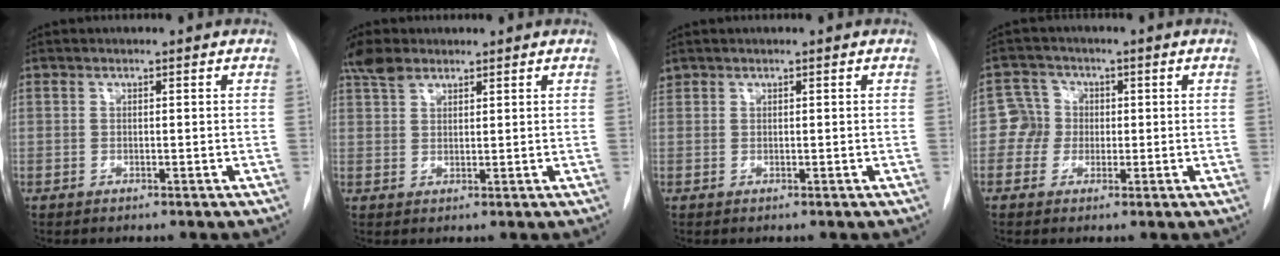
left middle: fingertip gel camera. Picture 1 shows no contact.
{"total": 4.1, "force": [3.1, 2.1, 1.6], "torque": [-0.039, 0.016, 0.063]}
{"total": 0.7, "force": [0.6, 0.4, 0.0], "torque": [-0.003, 0.017, 0.014]}
{"total": 3.9, "force": [-0.2, 3.8, 0.3], "torque": [0.003, 0.016, -0.007]}